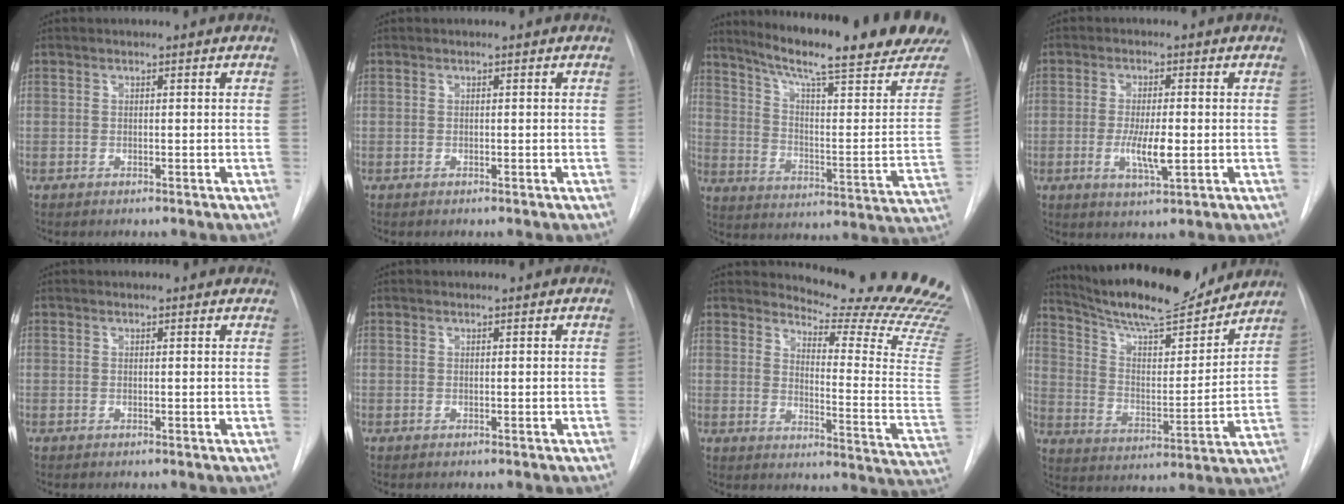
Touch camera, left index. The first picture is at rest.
{"total": 0.0}
{"total": 24.3, "force": [20.0, 0.2, 13.8], "torque": [-0.208, -0.083, 0.265]}
{"total": 5.6, "force": [-1.7, 1.0, 5.2], "torque": [-0.101, -0.017, -0.025]}
{"total": 3.1, "force": [2.8, 1.0, 0.8], "torque": [-0.009, 0.009, 0.021]}
{"total": 0.0}
{"total": 20.3, "force": [19.5, -0.4, 5.8], "torque": [-0.089, -0.174, 0.223]}
{"total": 18.6, "force": [16.7, 3.0, 7.5], "torque": [-0.128, -0.011, 0.263]}